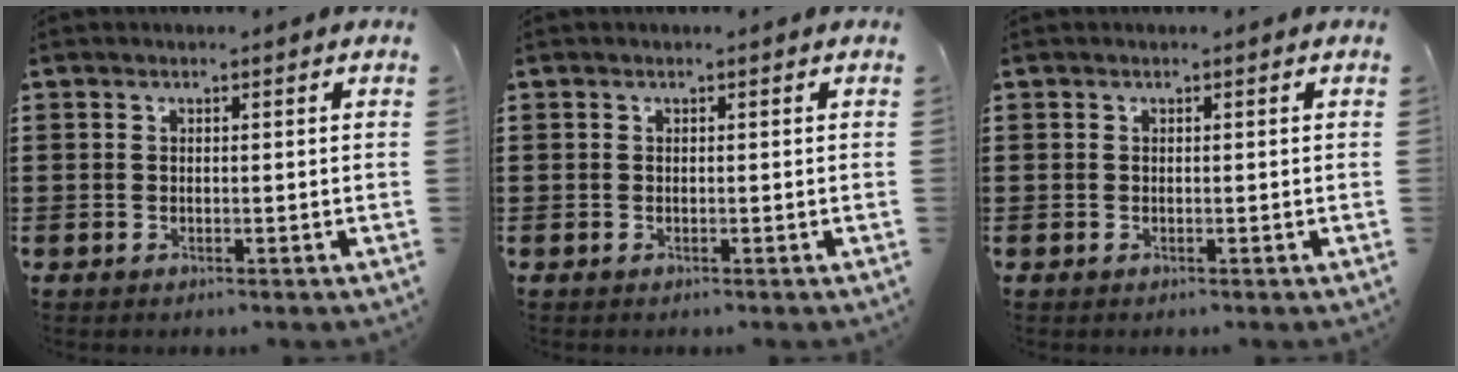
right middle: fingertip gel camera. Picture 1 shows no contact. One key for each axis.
{"total": 0.0}
{"total": 0.0}